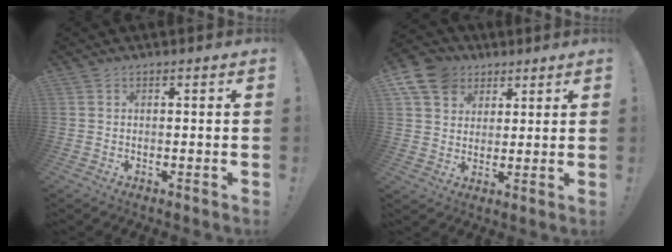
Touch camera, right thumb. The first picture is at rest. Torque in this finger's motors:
{"motor_torque": [0.18, 0.18, 0.24, -0.06, 0.10]}